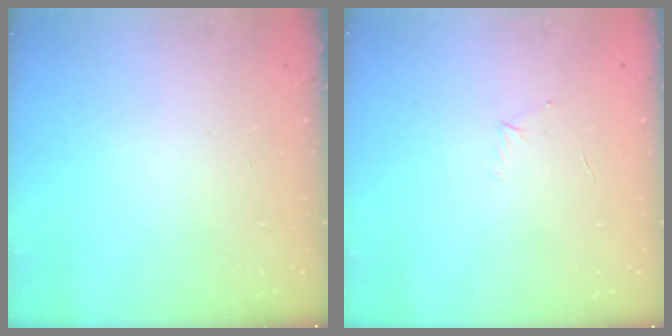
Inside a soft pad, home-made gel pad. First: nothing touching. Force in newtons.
{"total": 3.8, "press": 3.6, "slide": 0.9}